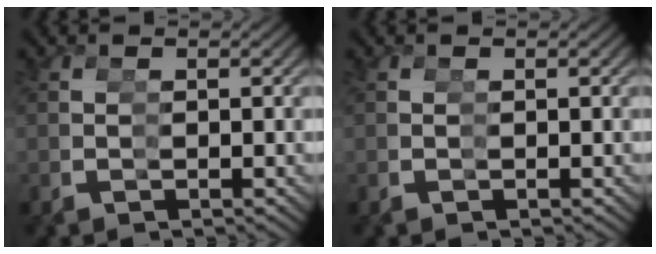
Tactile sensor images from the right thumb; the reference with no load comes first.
{"total": 0.0}